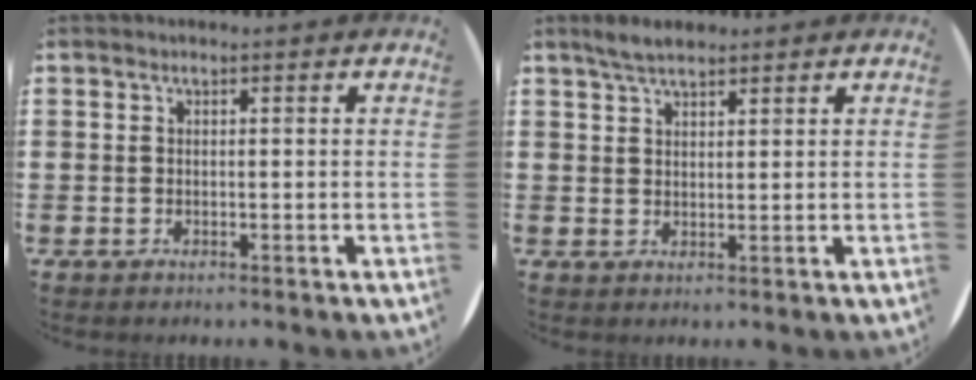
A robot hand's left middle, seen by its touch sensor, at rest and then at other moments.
{"total": 3.0, "force": [2.5, 0.8, 1.3], "torque": [-0.022, 0.003, 0.045]}